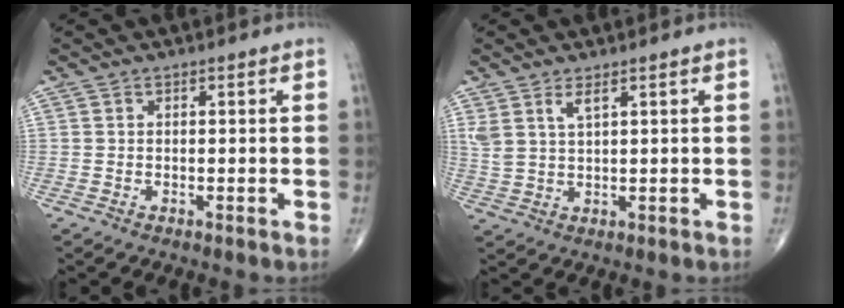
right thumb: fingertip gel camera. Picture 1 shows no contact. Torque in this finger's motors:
{"motor_torque": [0.05, 0.10, 0.54, 0.36, 0.02]}